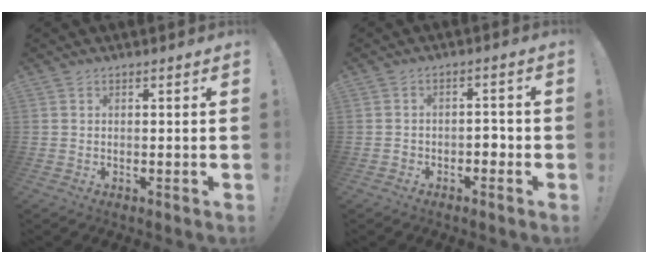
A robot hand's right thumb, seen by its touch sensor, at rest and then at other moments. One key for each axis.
{"total": 3.4, "fx": -1.9, "fy": 2.2, "fz": 1.7, "tx": -0.024, "ty": 0.008, "tz": -0.035}